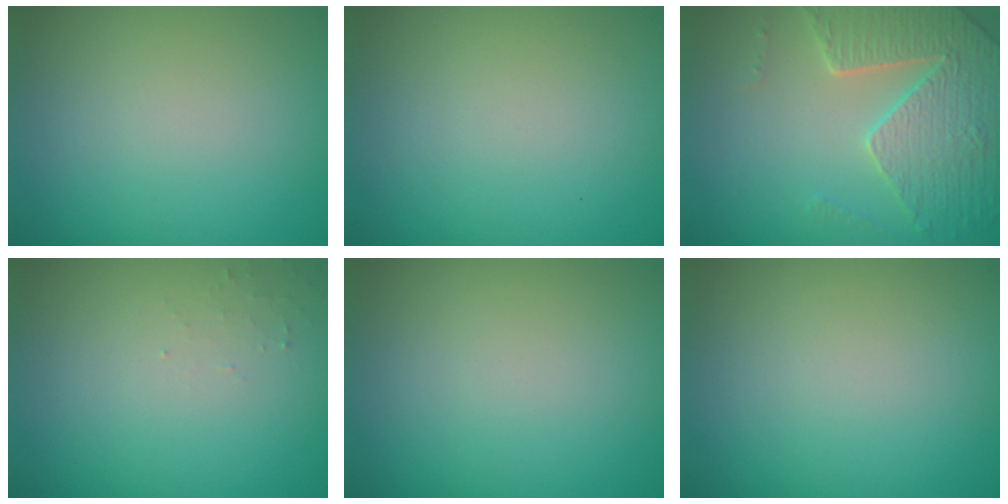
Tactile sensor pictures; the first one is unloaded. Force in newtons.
{"total": 0.0}
{"total": 5.0, "press": 4.6, "slide": 2.1}
{"total": 0.7, "press": 0.7, "slide": 0.2}
{"total": 0.0}
{"total": 0.0}